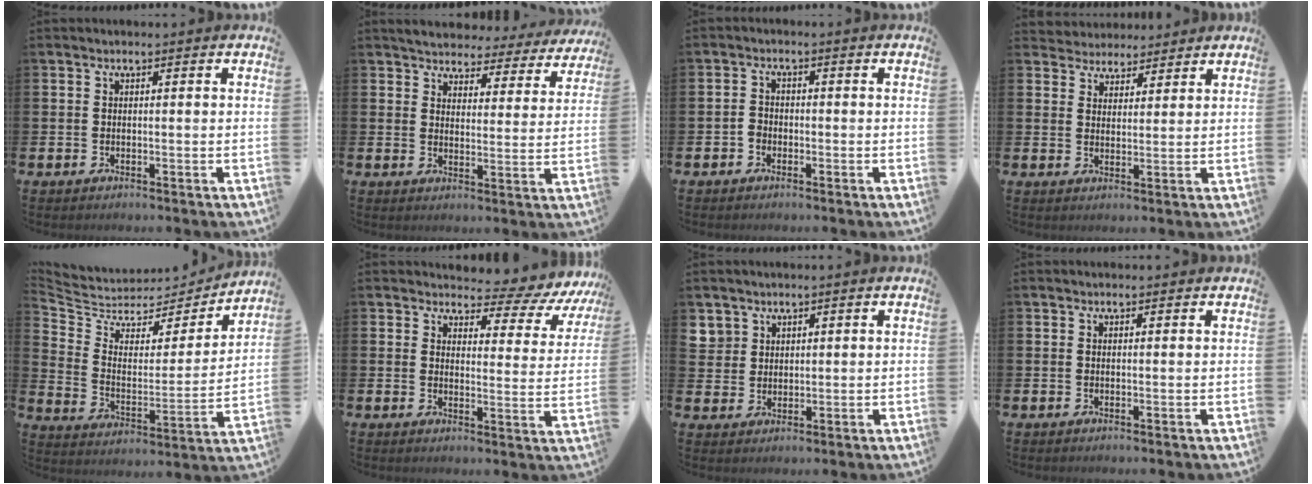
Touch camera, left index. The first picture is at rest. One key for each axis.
{"total": 4.1, "fx": 4.0, "fy": 1.0, "fz": 0.1, "tx": -0.024, "ty": -0.034, "tz": 0.065}
{"total": 1.7, "fx": -0.9, "fy": 1.4, "fz": 0.4, "tx": -0.002, "ty": 0.003, "tz": -0.023}
{"total": 3.9, "fx": 3.6, "fy": 1.3, "fz": -0.6, "tx": -0.013, "ty": -0.014, "tz": 0.066}
{"total": 6.0, "fx": 5.4, "fy": 2.5, "fz": 0.9, "tx": -0.055, "ty": -0.048, "tz": 0.089}
{"total": 4.7, "fx": 4.1, "fy": 1.9, "fz": 1.3, "tx": -0.030, "ty": -0.044, "tz": 0.062}
{"total": 3.7, "fx": 2.8, "fy": 2.3, "fz": 0.3, "tx": 0.005, "ty": -0.012, "tz": 0.049}
{"total": 0.6, "fx": 0.6, "fy": 0.2, "fz": 0.1, "tx": 0.011, "ty": -0.004, "tz": 0.008}